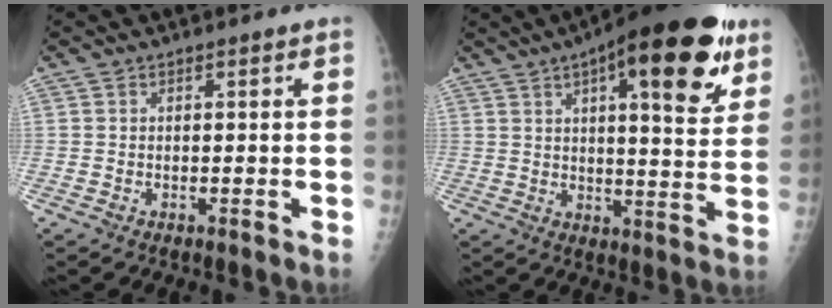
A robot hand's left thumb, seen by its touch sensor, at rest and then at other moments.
{"total": 22.3, "force": [11.4, 7.0, 17.9], "torque": [-0.233, -0.025, 0.158]}